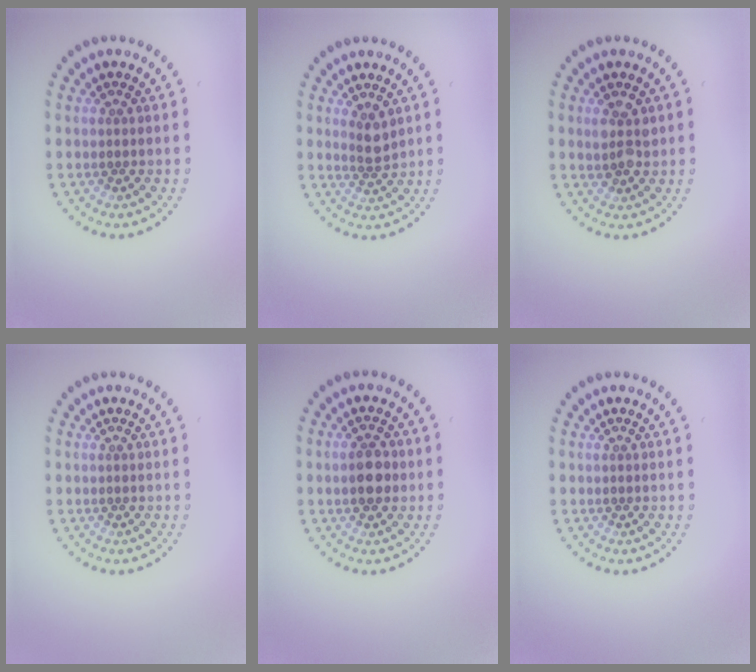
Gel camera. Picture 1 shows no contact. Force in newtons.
{"total": 1.8, "press": 1.6, "slide": 0.9}
{"total": 2.2, "press": 2.1, "slide": 0.6}
{"total": 0.0}
{"total": 3.1, "press": 3.1, "slide": 0.2}
{"total": 0.0}